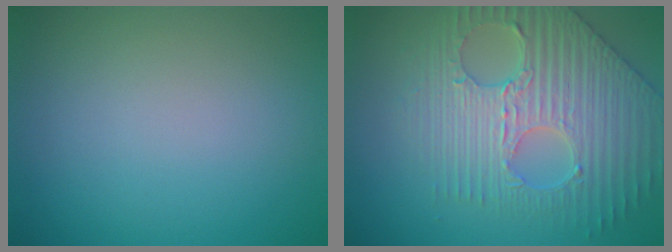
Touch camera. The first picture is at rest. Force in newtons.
{"total": 6.1, "press": 5.3, "slide": 2.9}